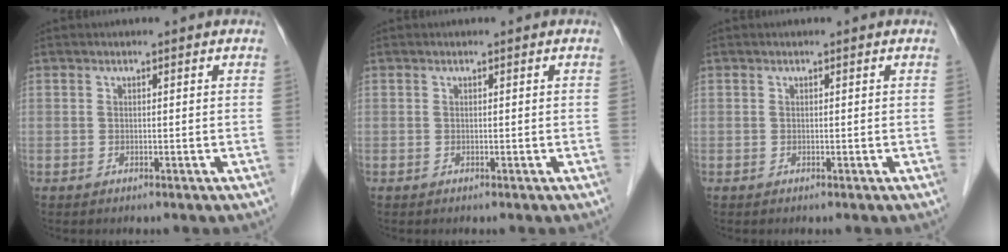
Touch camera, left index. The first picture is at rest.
{"total": 0.0}
{"total": 0.0}